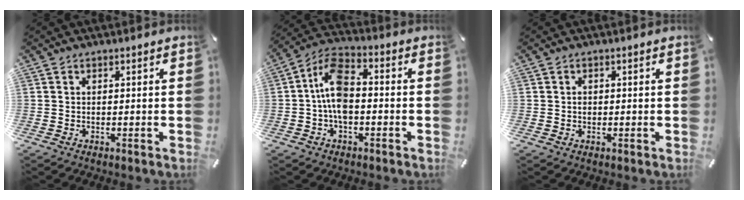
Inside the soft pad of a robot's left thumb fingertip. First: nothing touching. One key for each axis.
{"total": 9.6, "fx": -1.8, "fy": 5.3, "fz": 7.8, "tx": -0.157, "ty": 0.018, "tz": -0.032}
{"total": 1.0, "fx": -0.1, "fy": 0.9, "fz": 0.5, "tx": -0.010, "ty": 0.004, "tz": -0.003}